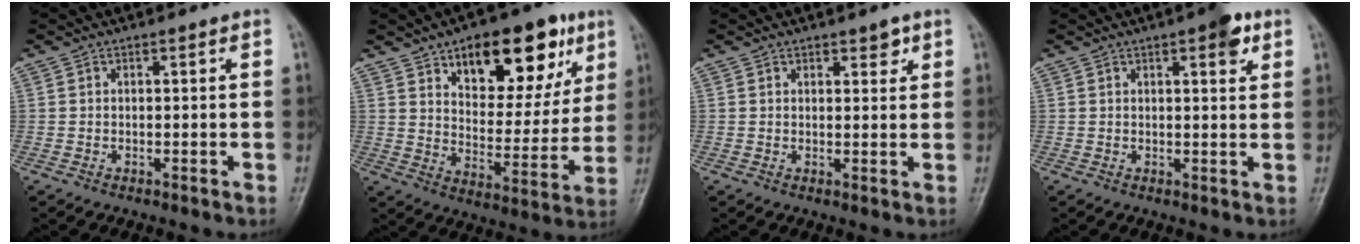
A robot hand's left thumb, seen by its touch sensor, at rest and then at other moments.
{"total": 19.8, "force": [10.3, 9.8, 13.8], "torque": [-0.137, -0.039, 0.155]}
{"total": 2.5, "force": [1.6, 1.3, 1.3], "torque": [-0.001, -0.008, 0.023]}
{"total": 4.7, "force": [2.5, 1.6, 3.7], "torque": [-0.038, -0.007, 0.027]}